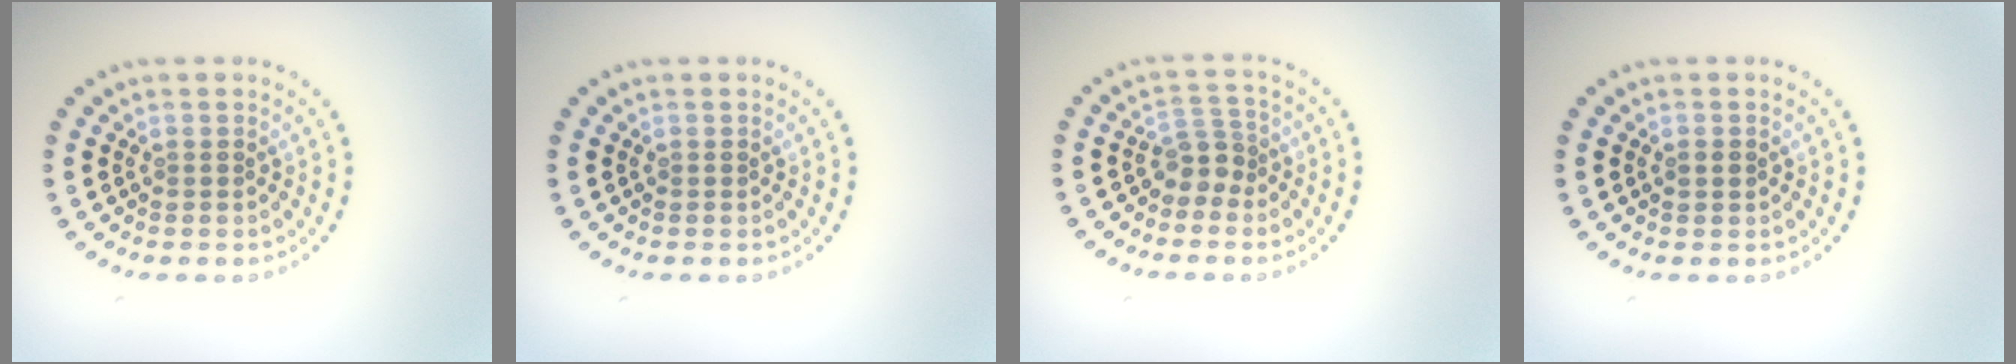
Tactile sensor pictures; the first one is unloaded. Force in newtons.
{"total": 0.0}
{"total": 2.2, "press": 1.7, "slide": 1.4}
{"total": 1.0, "press": 0.9, "slide": 0.2}